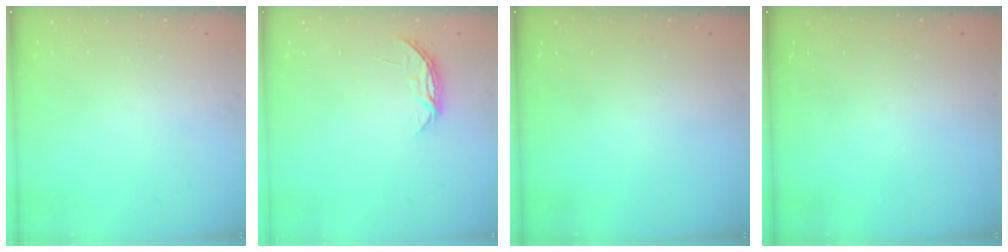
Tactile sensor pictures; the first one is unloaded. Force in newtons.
{"total": 4.0, "press": 4.0, "slide": 0.5}
{"total": 0.0}
{"total": 0.0}